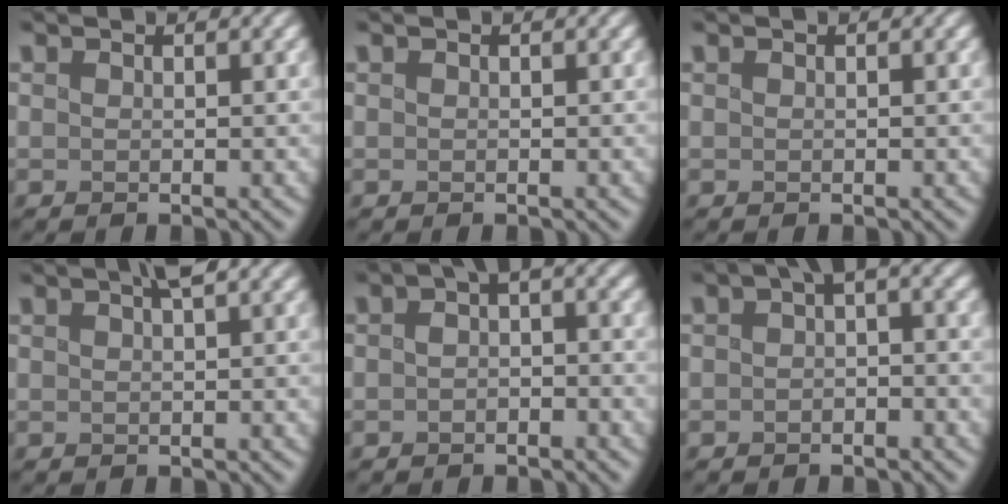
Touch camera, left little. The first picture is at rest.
{"total": 0.0}
{"total": 0.0}
{"total": 2.1, "force": [0.9, 0.5, 1.8], "torque": [-0.023, 0.006, 0.011]}
{"total": 3.7, "force": [-0.2, 2.4, 2.8], "torque": [-0.029, 0.012, -0.010]}
{"total": 4.0, "force": [0.1, 2.4, 3.2], "torque": [-0.032, 0.012, -0.006]}